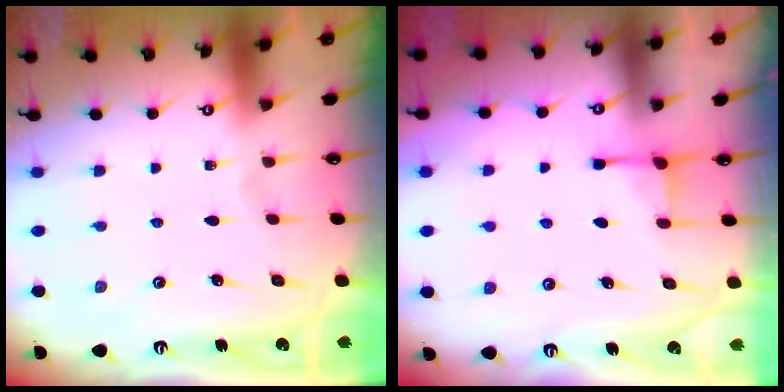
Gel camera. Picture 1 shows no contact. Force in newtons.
{"total": 2.5, "press": 2.5, "slide": 0.5}